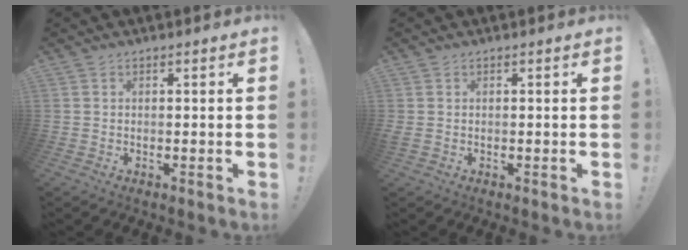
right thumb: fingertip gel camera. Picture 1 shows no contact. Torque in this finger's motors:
{"motor_torque": [-0.21, 0.43, 0.35, -0.09, 0.00]}